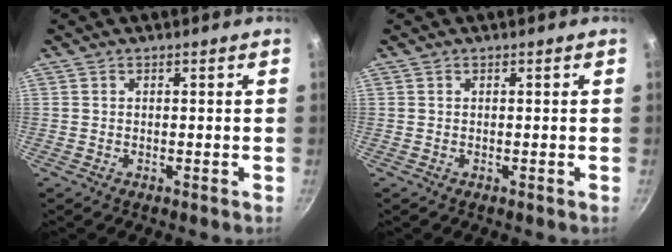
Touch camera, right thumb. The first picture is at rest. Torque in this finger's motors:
{"motor_torque": [-0.23, 0.05, 0.00, 0.00, 0.03]}